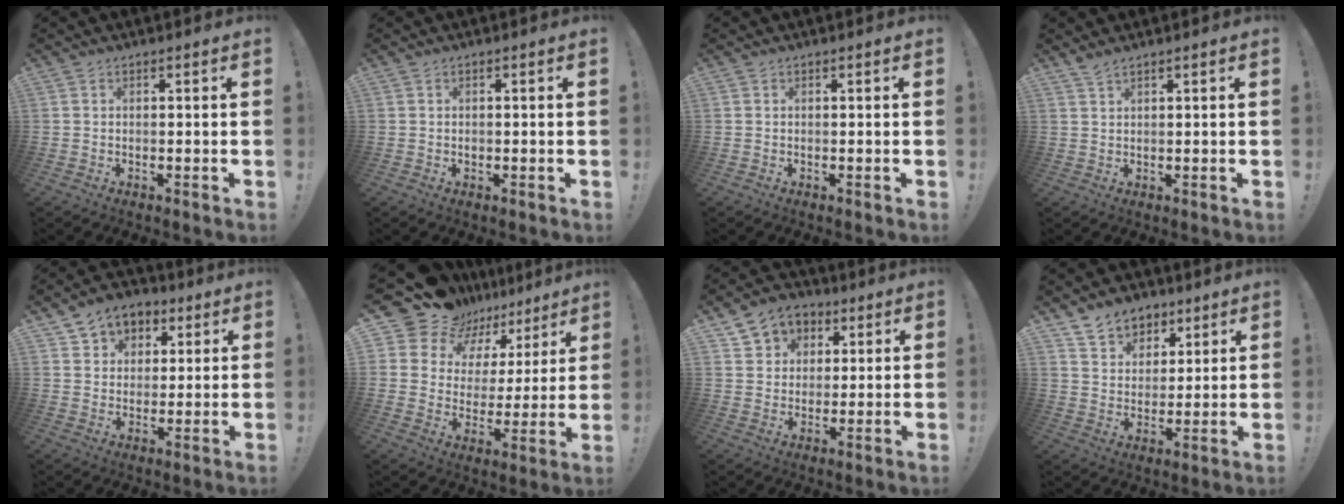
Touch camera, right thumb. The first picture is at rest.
{"total": 0.6, "force": [-0.2, 0.5, 0.0], "torque": [-0.006, 0.005, -0.003]}
{"total": 0.0}
{"total": 1.8, "force": [1.6, 0.0, 0.8], "torque": [-0.022, -0.004, 0.029]}
{"total": 8.1, "force": [3.8, 6.9, 2.1], "torque": [-0.028, -0.016, 0.076]}
{"total": 13.3, "force": [10.9, 7.4, 1.8], "torque": [-0.058, -0.086, 0.211]}
{"total": 8.2, "force": [3.2, 7.2, 2.0], "torque": [-0.025, -0.017, 0.065]}
{"total": 9.4, "force": [6.4, 6.7, 1.6], "torque": [-0.023, -0.047, 0.127]}